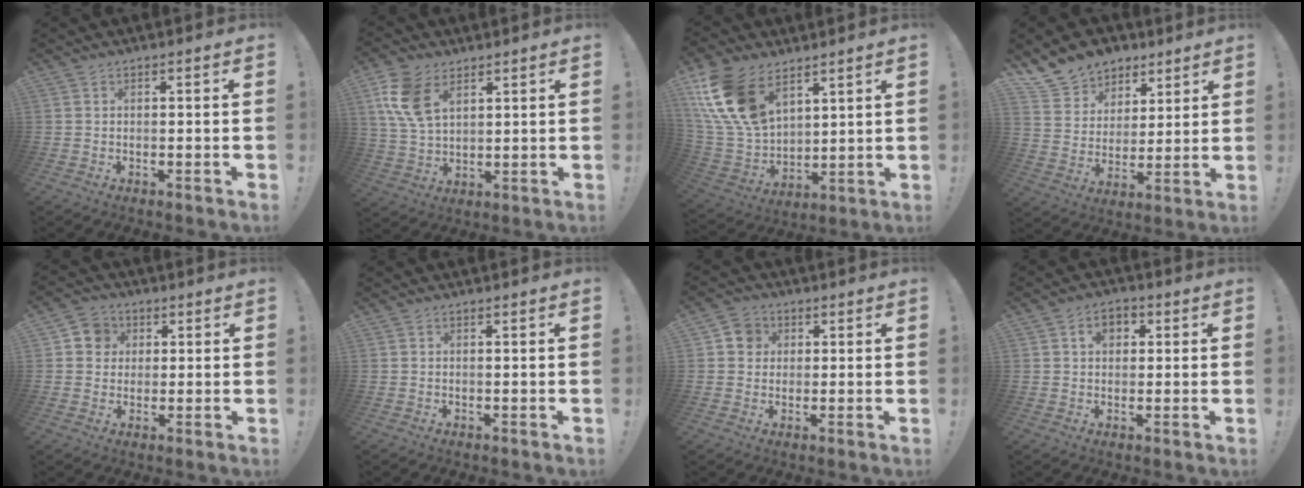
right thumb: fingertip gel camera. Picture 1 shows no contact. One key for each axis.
{"total": 12.4, "fx": 6.0, "fy": 7.6, "fz": 7.7, "tx": -0.161, "ty": -0.015, "tz": 0.116}
{"total": 19.1, "fx": 10.4, "fy": 11.2, "fz": 11.3, "tx": -0.245, "ty": -0.060, "tz": 0.199}
{"total": 11.3, "fx": 7.8, "fy": 7.9, "fz": 2.2, "tx": -0.035, "ty": -0.060, "tz": 0.152}
{"total": 6.6, "fx": 1.4, "fy": 6.1, "fz": 1.9, "tx": -0.022, "ty": 0.001, "tz": 0.027}
{"total": 0.0}
{"total": 5.7, "fx": 1.3, "fy": 5.2, "fz": 2.0, "tx": -0.028, "ty": 0.008, "tz": 0.027}
{"total": 5.2, "fx": 1.6, "fy": 3.9, "fz": 3.1, "tx": -0.037, "ty": 0.001, "tz": 0.025}